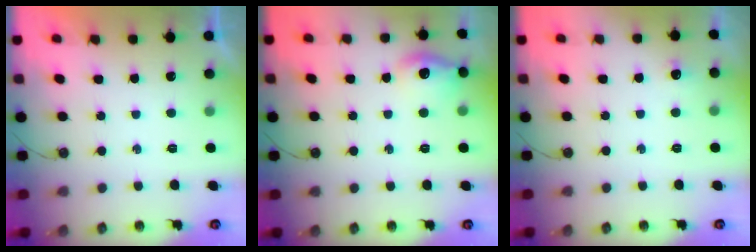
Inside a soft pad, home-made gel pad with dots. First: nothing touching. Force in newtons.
{"total": 11.9, "press": 11.8, "slide": 1.0}
{"total": 4.6, "press": 4.5, "slide": 1.0}